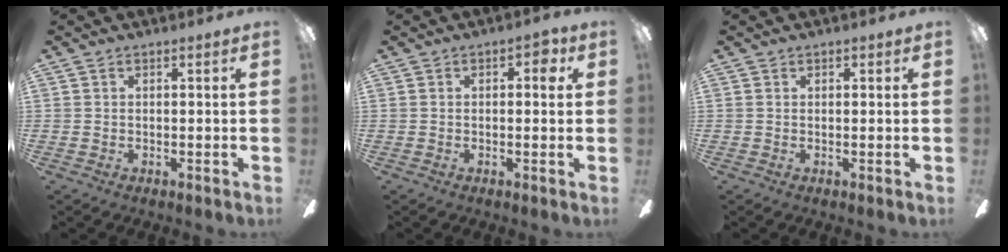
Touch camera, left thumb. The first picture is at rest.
{"total": 3.5, "force": [1.0, 1.6, 2.9], "torque": [-0.037, 0.003, 0.010]}
{"total": 0.6, "force": [0.4, 0.3, 0.3], "torque": [-0.001, -0.001, 0.005]}